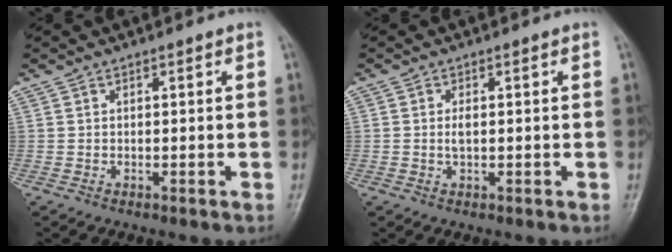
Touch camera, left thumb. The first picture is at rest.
{"total": 1.5, "force": [0.1, 0.7, 1.4], "torque": [-0.031, 0.005, 0.002]}